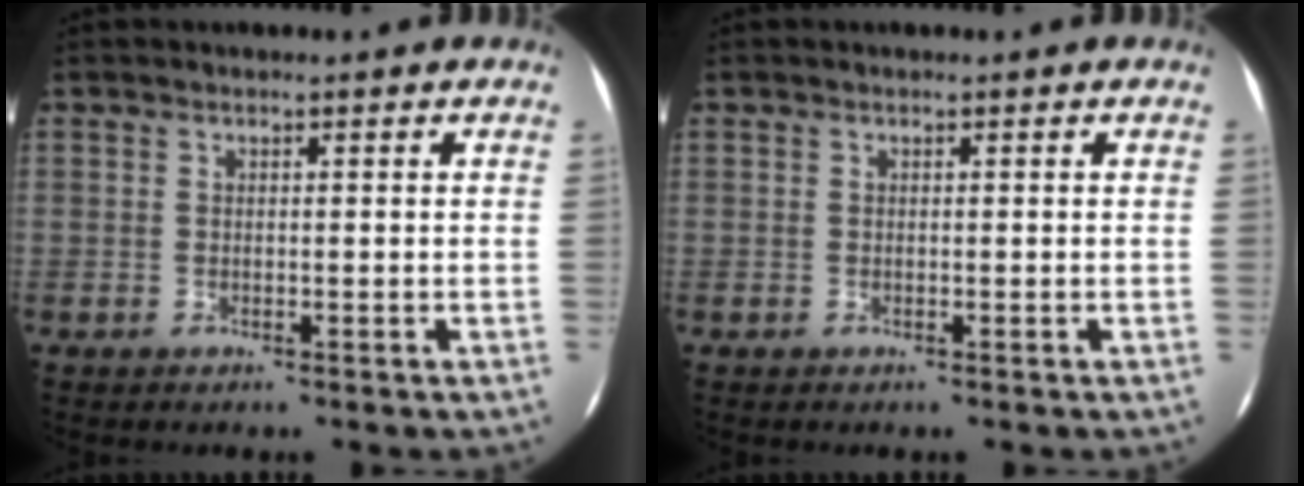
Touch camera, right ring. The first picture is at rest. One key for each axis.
{"total": 0.0}